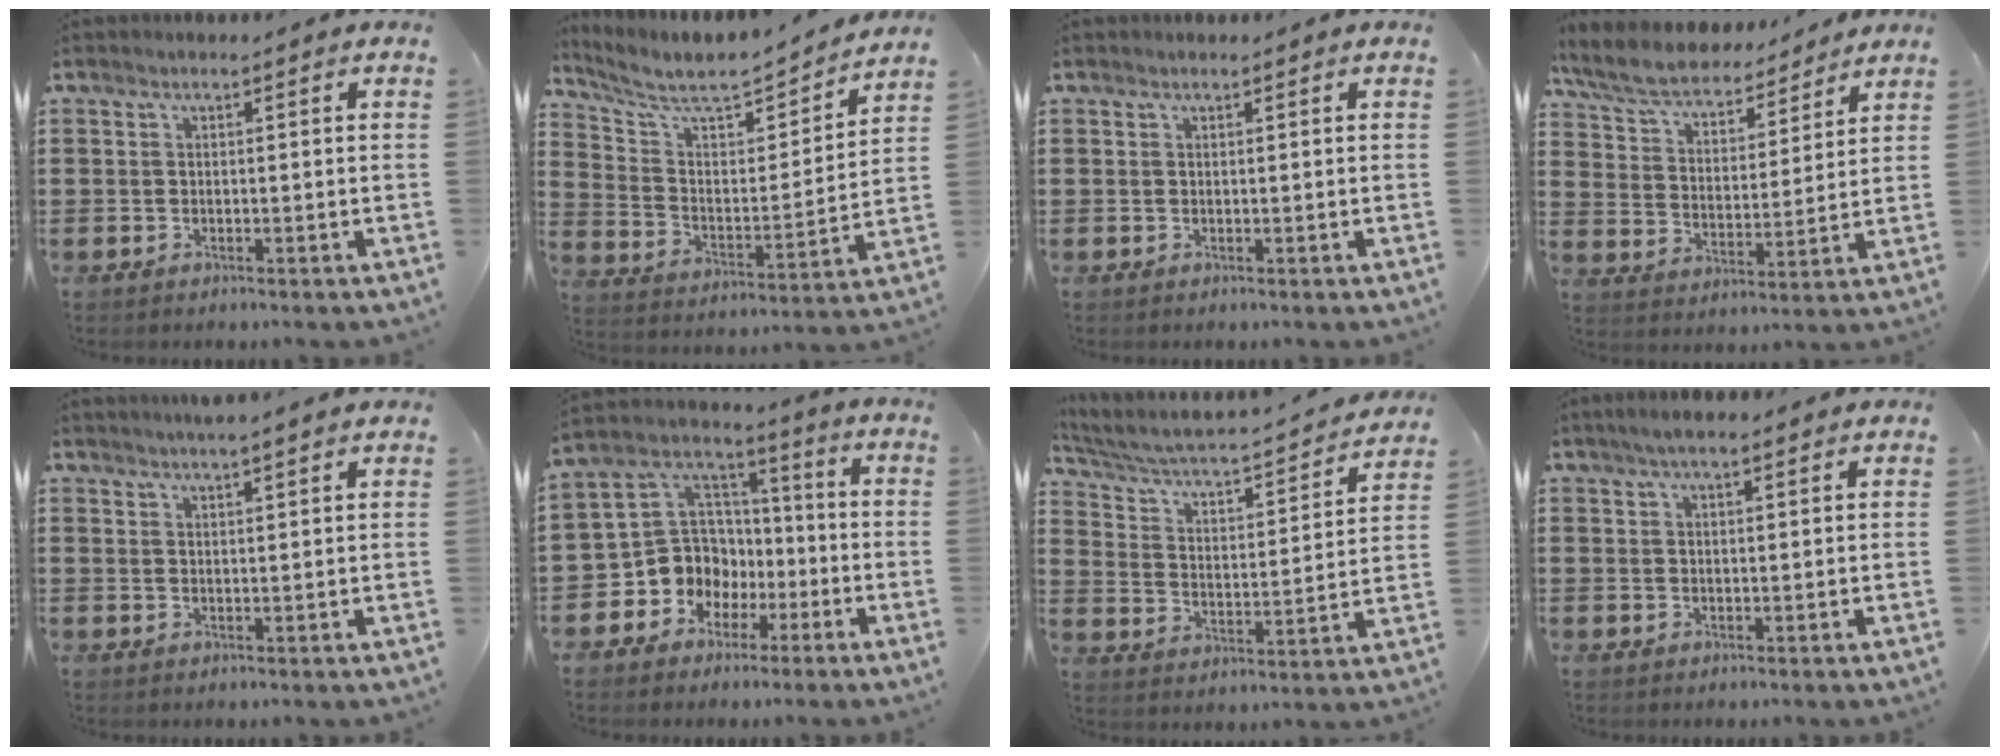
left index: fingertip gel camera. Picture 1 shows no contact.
{"total": 6.7, "force": [5.9, 1.7, 2.6], "torque": [-0.082, -0.045, 0.097]}
{"total": 0.0}
{"total": 7.3, "force": [6.7, 1.5, 2.5], "torque": [-0.077, -0.037, 0.118]}
{"total": 2.5, "force": [2.4, -0.4, 0.5], "torque": [-0.016, -0.004, 0.046]}
{"total": 9.8, "force": [-2.8, 9.2, 1.8], "torque": [-0.089, -0.003, -0.050]}
{"total": 3.1, "force": [2.6, 0.8, 1.4], "torque": [-0.047, -0.031, 0.031]}
{"total": 2.8, "force": [2.0, 0.6, 1.9], "torque": [-0.039, 0.005, 0.036]}